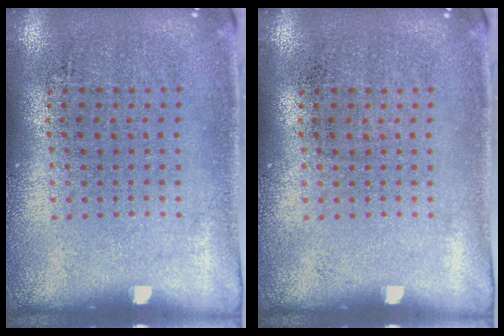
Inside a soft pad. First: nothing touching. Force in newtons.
{"total": 0.0}